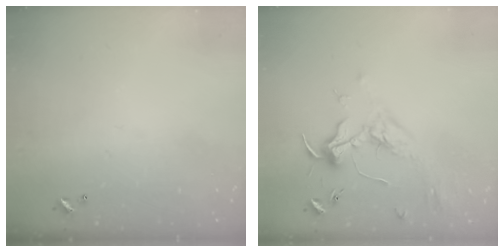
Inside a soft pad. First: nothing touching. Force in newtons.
{"total": 1.8, "press": 1.7, "slide": 0.6}